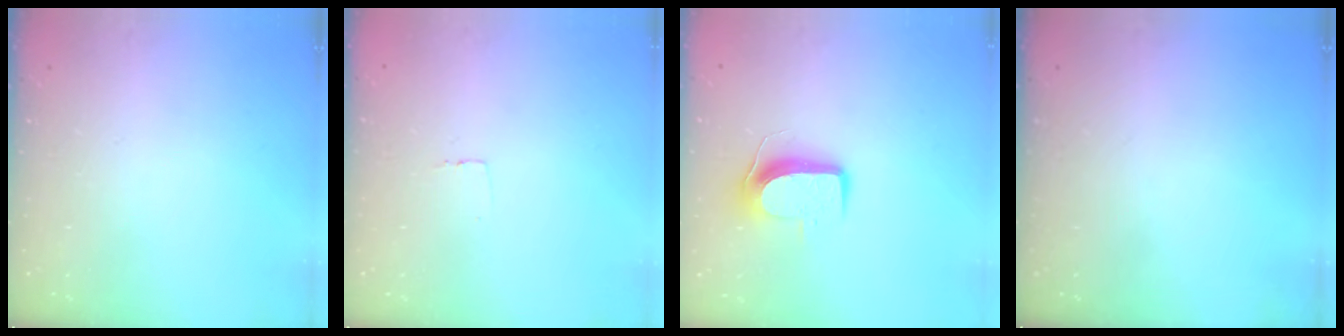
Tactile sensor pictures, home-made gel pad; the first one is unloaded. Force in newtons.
{"total": 2.3, "press": 2.3, "slide": 0.1}
{"total": 8.9, "press": 8.9, "slide": 0.3}
{"total": 0.0}